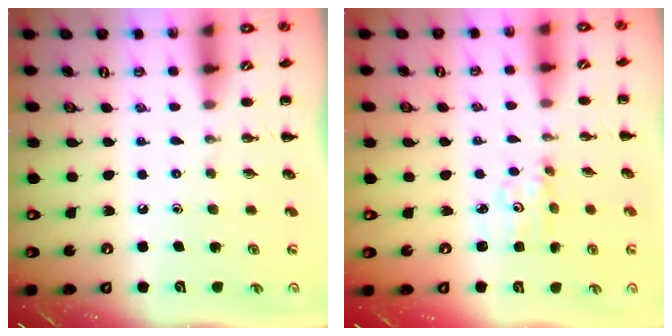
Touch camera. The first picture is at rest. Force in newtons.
{"total": 2.5, "press": 2.4, "slide": 0.4}